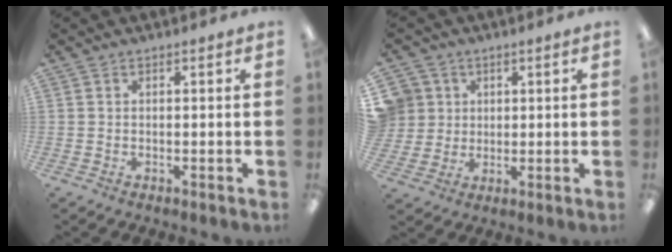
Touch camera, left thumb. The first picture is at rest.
{"total": 6.6, "force": [2.1, 6.2, -0.2], "torque": [-0.010, -0.002, 0.046]}